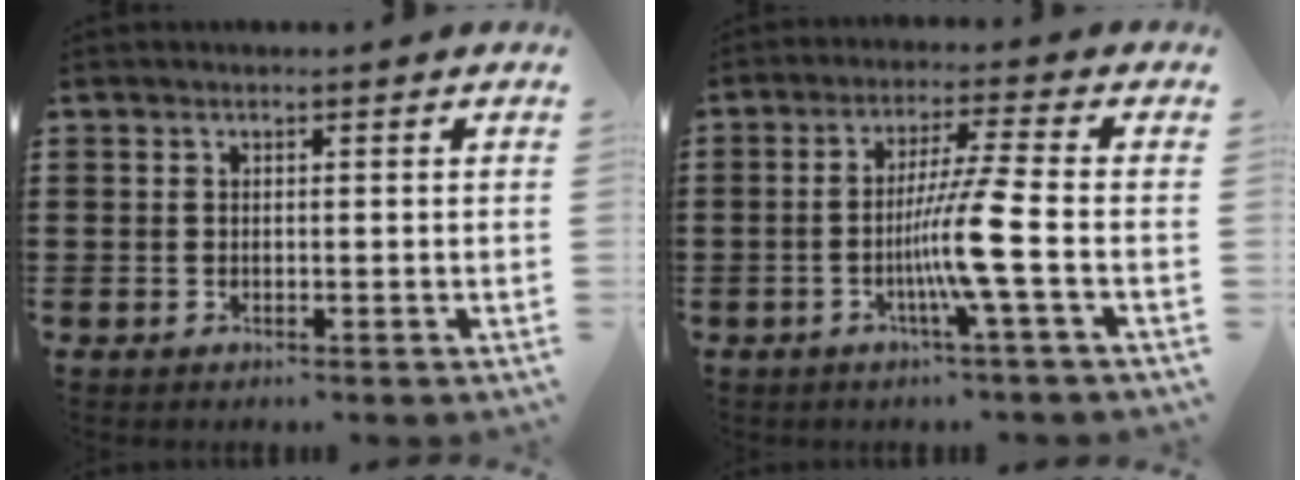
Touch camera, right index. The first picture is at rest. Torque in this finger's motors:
{"motor_torque": [2.14, 0.00, 0.58, 0.19]}